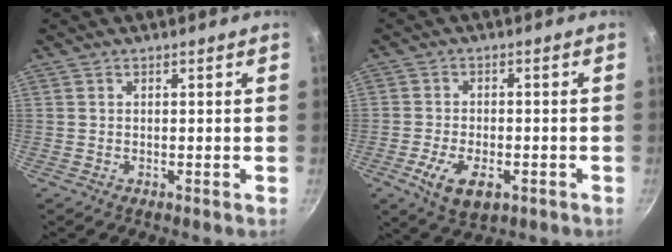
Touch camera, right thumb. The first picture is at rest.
{"total": 8.2, "force": [-3.2, 4.4, 6.1], "torque": [-0.109, 0.004, -0.053]}